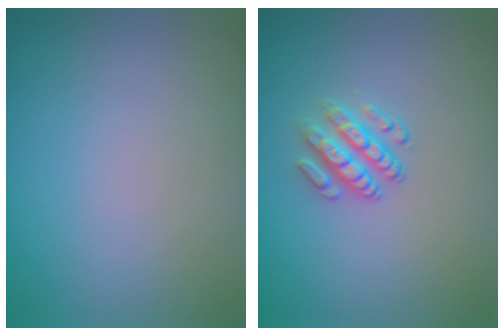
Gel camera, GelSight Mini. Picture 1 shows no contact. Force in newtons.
{"total": 2.9, "press": 2.5, "slide": 1.6}